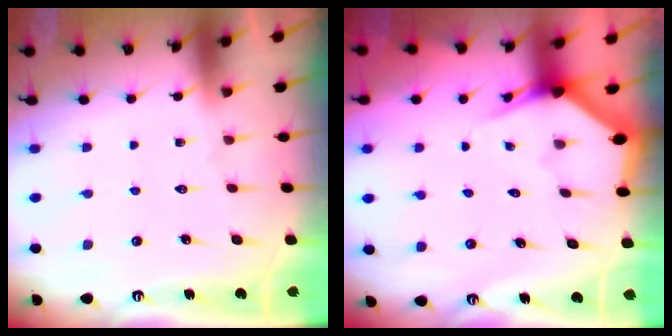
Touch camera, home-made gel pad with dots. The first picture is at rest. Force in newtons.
{"total": 2.9, "press": 2.9, "slide": 0.0}